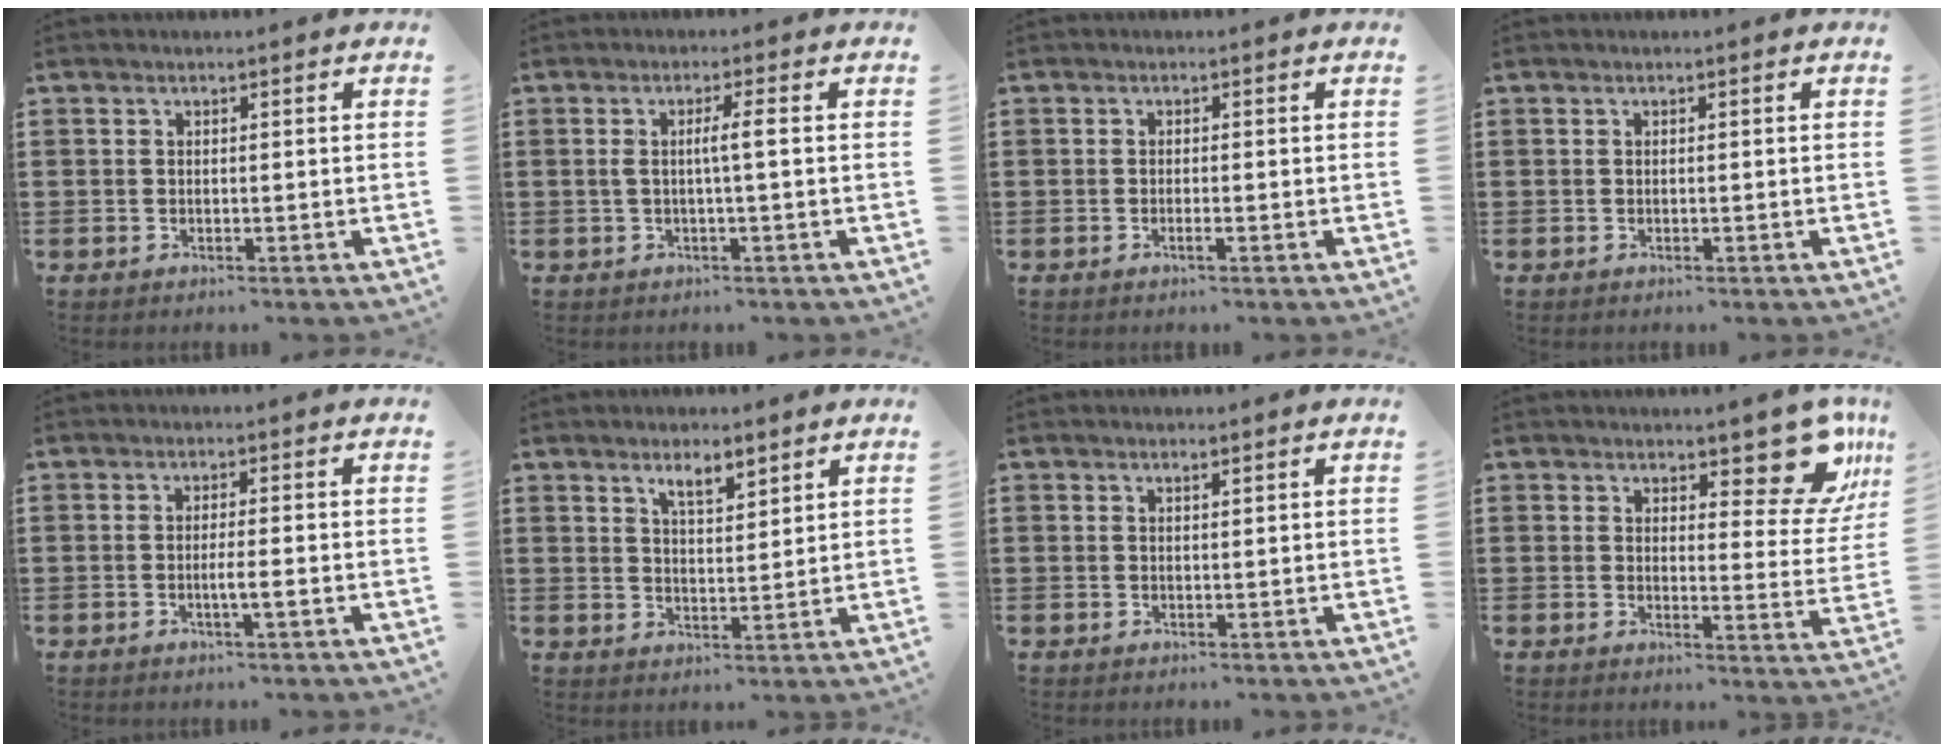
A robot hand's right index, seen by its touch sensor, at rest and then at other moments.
{"total": 2.9, "force": [-0.1, -0.1, 2.8], "torque": [-0.055, -0.002, -0.006]}
{"total": 0.9, "force": [-0.5, -0.1, 0.7], "torque": [-0.012, -0.004, -0.009]}
{"total": 0.0}
{"total": 2.5, "force": [-0.8, 0.0, 2.4], "torque": [-0.041, -0.003, -0.017]}
{"total": 3.6, "force": [2.8, 1.0, 2.0], "torque": [-0.037, 0.001, 0.049]}
{"total": 0.6, "force": [0.4, 0.1, 0.3], "torque": [-0.007, 0.000, 0.009]}
{"total": 10.3, "force": [7.6, 3.6, 5.9], "torque": [-0.081, -0.041, 0.132]}